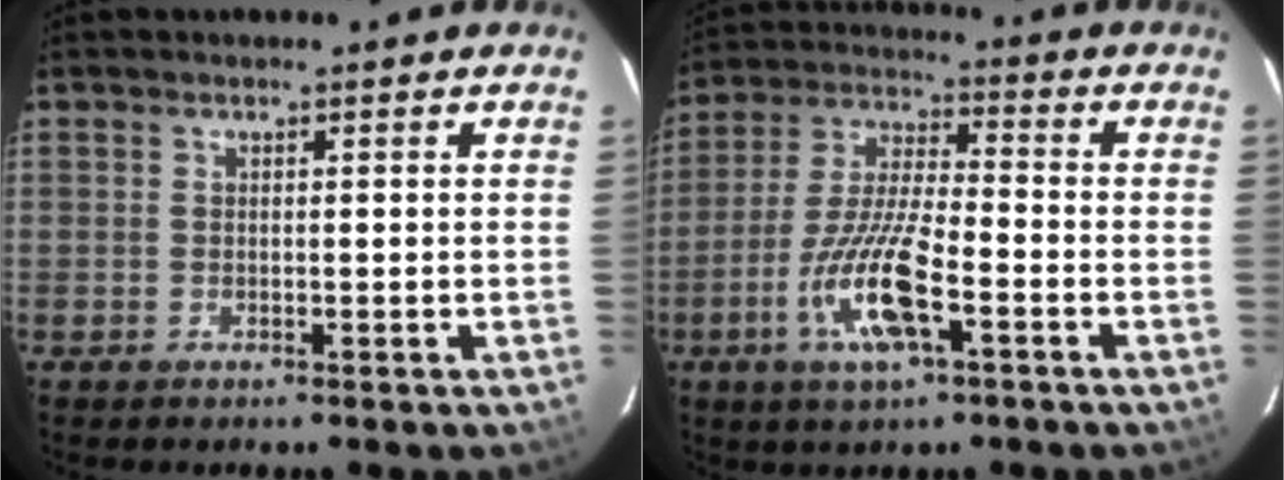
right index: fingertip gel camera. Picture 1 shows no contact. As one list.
[{"total": 13.3, "force": [-5.7, 3.4, 11.5], "torque": [-0.244, -0.009, -0.111]}]